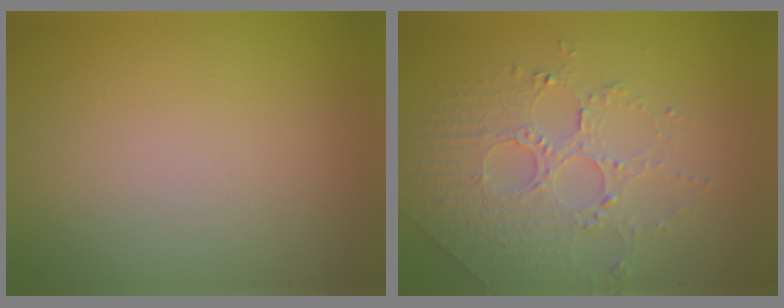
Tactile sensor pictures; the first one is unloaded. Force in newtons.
{"total": 5.2, "press": 3.7, "slide": 3.6}